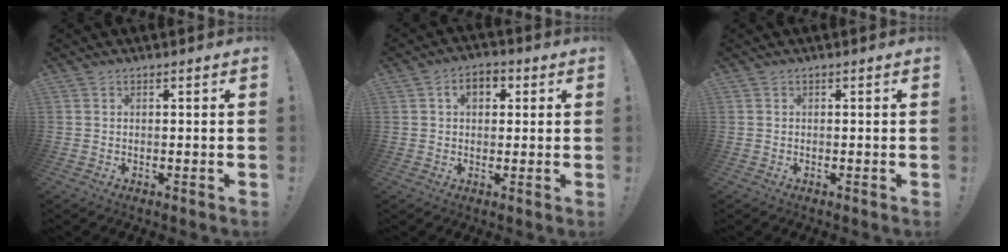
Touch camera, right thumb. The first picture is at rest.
{"total": 5.6, "force": [1.6, 3.8, 3.8], "torque": [-0.053, 0.008, 0.025]}
{"total": 0.0}